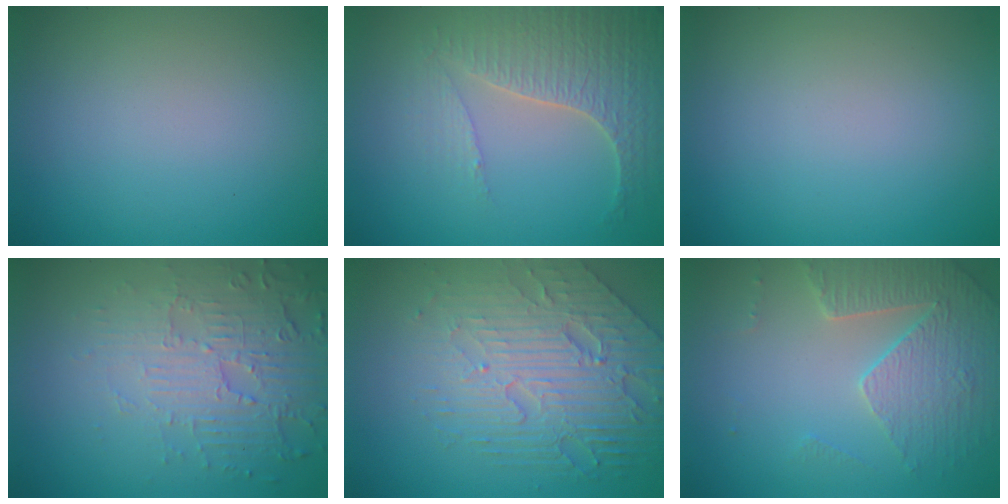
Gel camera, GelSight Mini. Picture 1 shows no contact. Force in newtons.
{"total": 4.2, "press": 4.0, "slide": 1.3}
{"total": 0.0}
{"total": 5.9, "press": 3.8, "slide": 4.5}
{"total": 7.5, "press": 5.3, "slide": 5.4}
{"total": 3.7, "press": 3.6, "slide": 0.8}